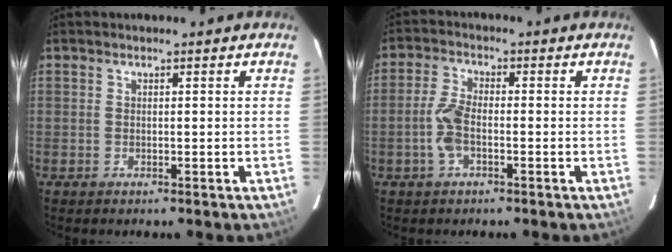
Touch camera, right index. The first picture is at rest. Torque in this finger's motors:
{"motor_torque": [0.71, -0.14, 0.44, 0.12]}